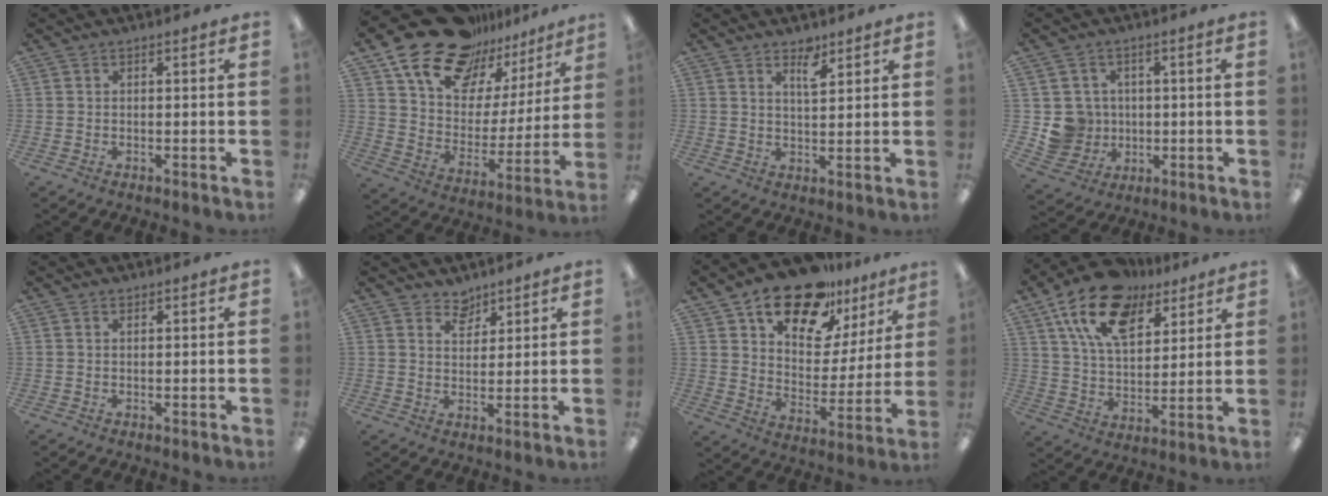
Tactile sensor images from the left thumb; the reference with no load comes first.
{"total": 20.4, "force": [15.8, 10.6, 7.4], "torque": [-0.146, -0.109, 0.281]}
{"total": 4.7, "force": [3.2, 1.7, 2.9], "torque": [-0.033, -0.019, 0.051]}
{"total": 7.6, "force": [0.3, 7.5, 0.9], "torque": [-0.039, 0.003, 0.018]}
{"total": 0.7, "force": [0.6, 0.3, 0.2], "torque": [-0.005, 0.000, 0.011]}
{"total": 4.7, "force": [4.0, 2.3, 0.4], "torque": [-0.005, -0.024, 0.074]}
{"total": 19.4, "force": [14.8, 8.9, 8.9], "torque": [-0.149, -0.097, 0.260]}
{"total": 17.9, "force": [10.9, 9.8, 10.3], "torque": [-0.185, -0.038, 0.197]}